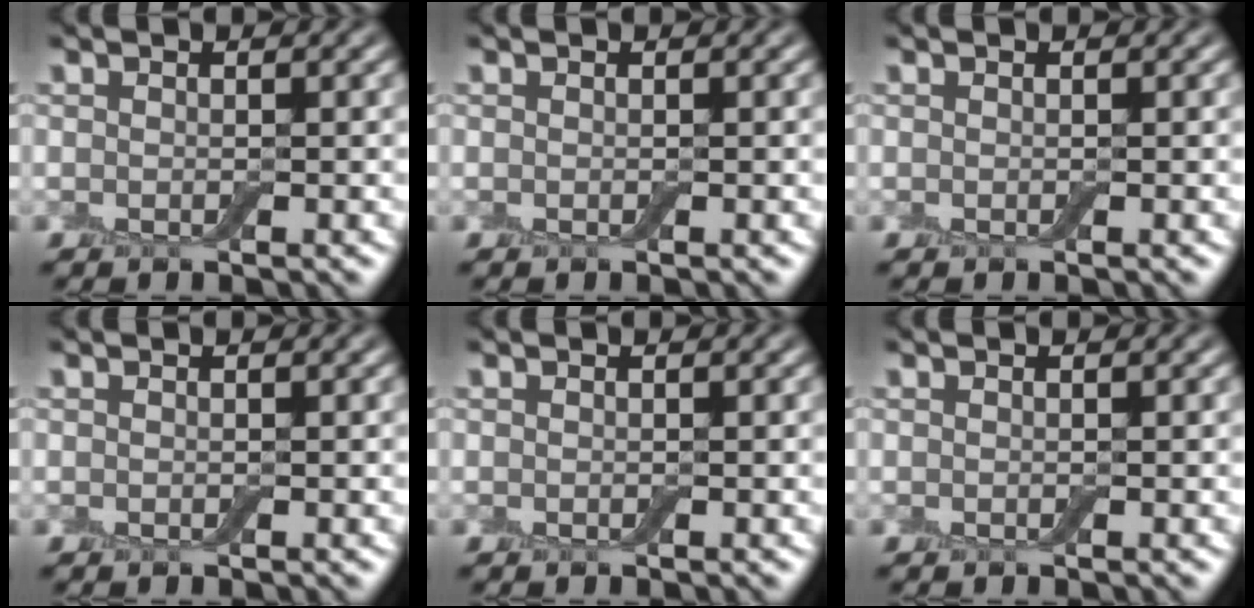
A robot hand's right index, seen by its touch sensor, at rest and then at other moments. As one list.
[{"total": 0.0}, {"total": 0.0}, {"total": 0.0}, {"total": 0.0}, {"total": 0.0}]